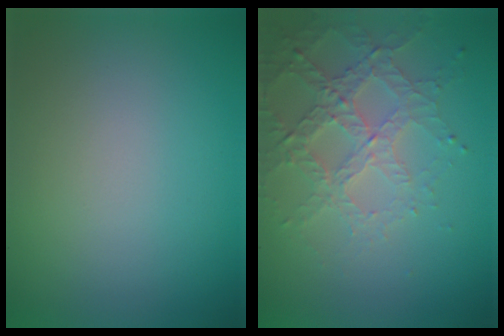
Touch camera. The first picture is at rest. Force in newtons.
{"total": 3.4, "press": 3.4, "slide": 0.6}